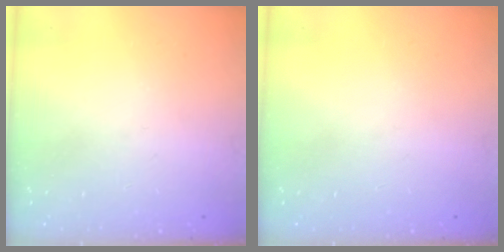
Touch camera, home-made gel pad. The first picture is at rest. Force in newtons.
{"total": 0.0}